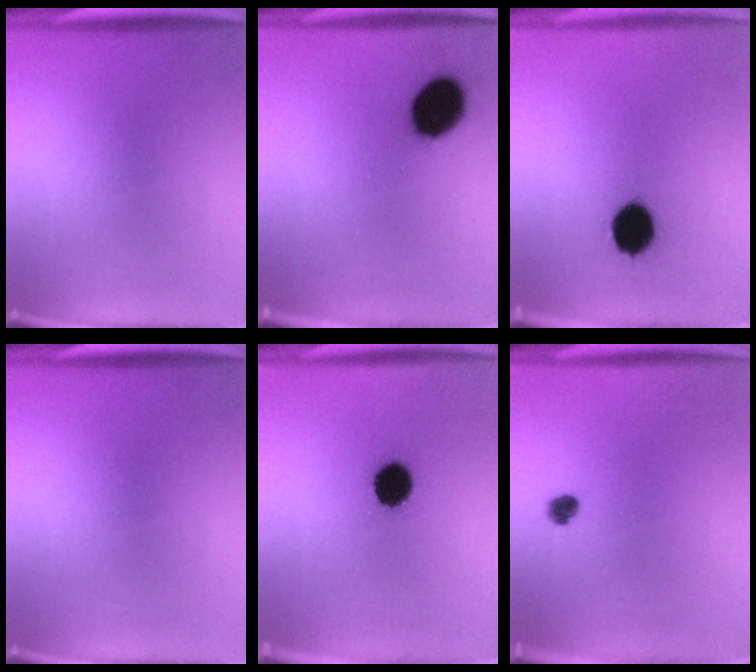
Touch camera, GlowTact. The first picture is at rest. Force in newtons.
{"total": 12.9}
{"total": 10.9}
{"total": 0.0}
{"total": 8.4}
{"total": 2.2}